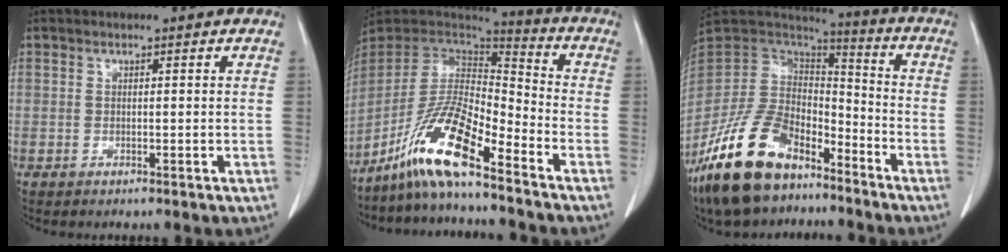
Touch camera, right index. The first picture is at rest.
{"total": 13.0, "force": [-8.9, 1.5, 9.4], "torque": [-0.185, 0.000, -0.170]}
{"total": 17.8, "force": [-12.4, 8.2, 9.9], "torque": [-0.207, 0.014, -0.231]}